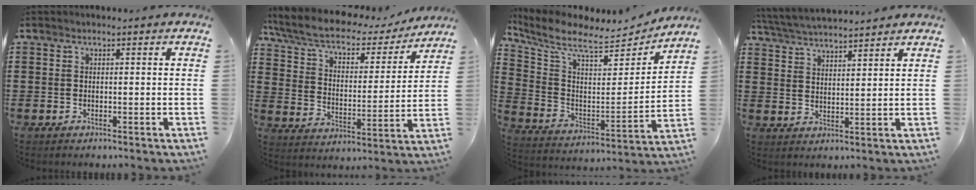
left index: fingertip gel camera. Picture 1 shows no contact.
{"total": 7.4, "force": [6.0, 2.1, 3.8], "torque": [-0.100, -0.035, 0.101]}
{"total": 9.2, "force": [7.7, 1.9, 4.5], "torque": [-0.124, -0.053, 0.130]}
{"total": 4.4, "force": [4.4, 0.0, 0.8], "torque": [-0.033, -0.018, 0.078]}